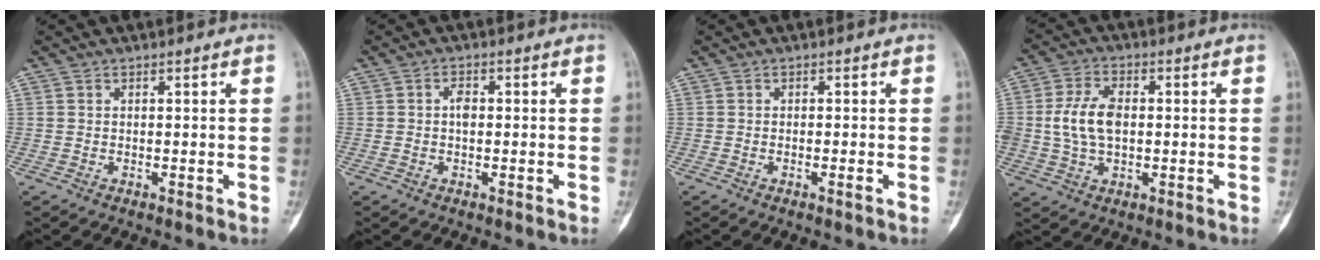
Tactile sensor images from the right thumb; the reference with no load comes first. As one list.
[{"total": 2.0, "force": [0.0, 1.2, 1.6], "torque": [-0.027, 0.005, -0.003]}, {"total": 1.0, "force": [-0.4, 0.1, 0.9], "torque": [-0.020, 0.003, -0.005]}, {"total": 8.6, "force": [0.2, 5.3, 6.8], "torque": [-0.130, 0.011, 0.005]}]